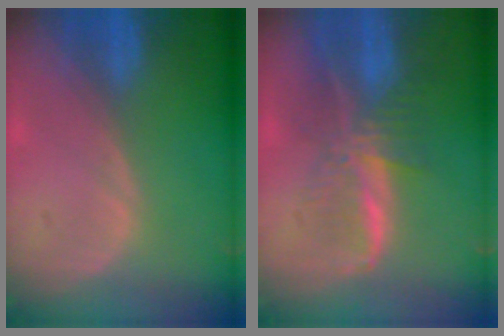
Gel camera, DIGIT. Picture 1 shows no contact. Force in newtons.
{"total": 8.1, "press": 6.8, "slide": 4.4}